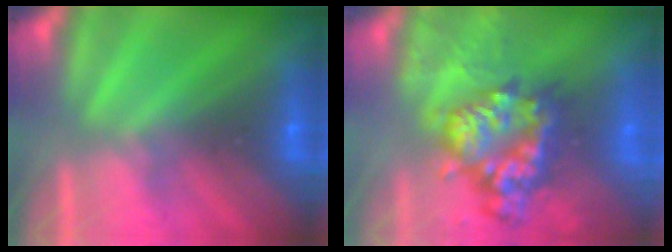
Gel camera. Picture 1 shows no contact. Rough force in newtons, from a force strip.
{"total": 8.0}